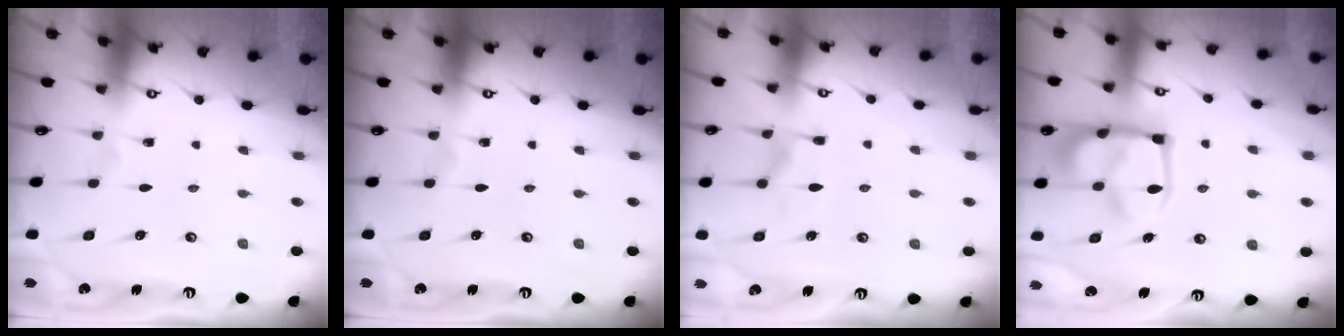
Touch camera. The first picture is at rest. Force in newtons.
{"total": 0.0}
{"total": 6.0, "press": 5.8, "slide": 1.3}
{"total": 9.9, "press": 9.8, "slide": 1.2}